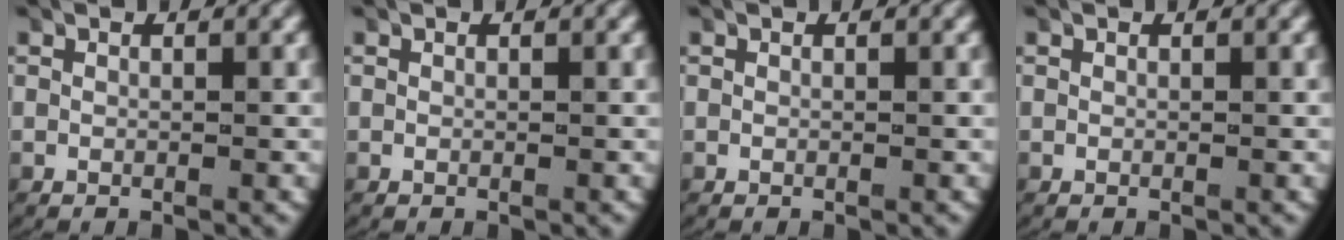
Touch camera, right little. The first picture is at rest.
{"total": 0.0}
{"total": 0.0}
{"total": 0.0}